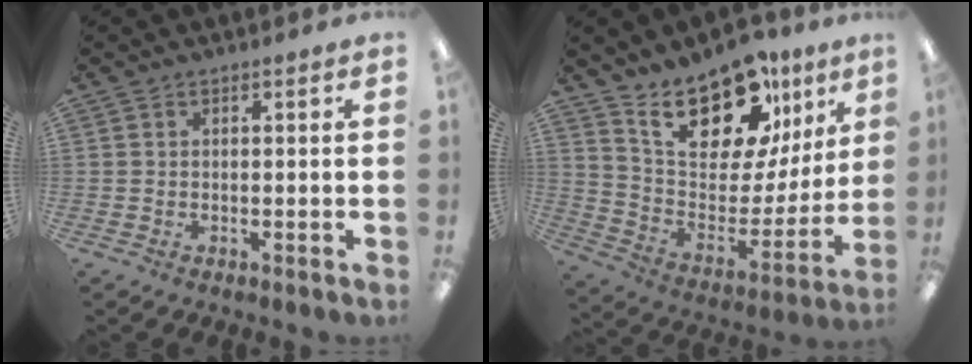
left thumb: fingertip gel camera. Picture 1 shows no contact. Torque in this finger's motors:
{"motor_torque": [0.77, 0.92, 1.32, -1.48, 0.16]}